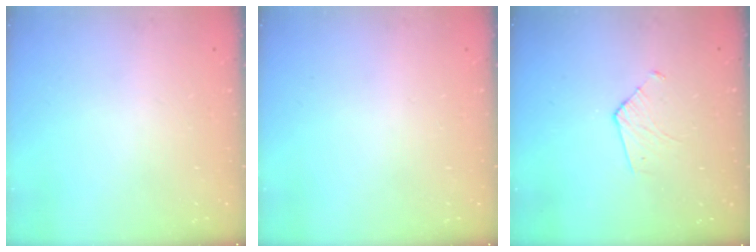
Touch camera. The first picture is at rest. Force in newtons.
{"total": 0.0}
{"total": 4.2, "press": 4.2, "slide": 0.4}